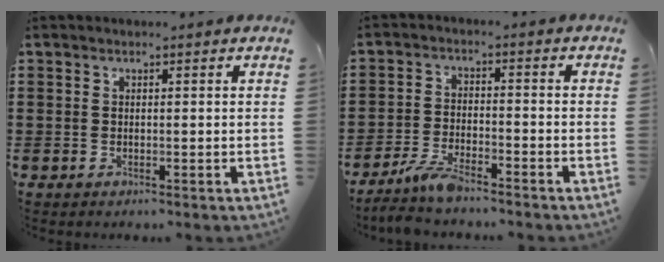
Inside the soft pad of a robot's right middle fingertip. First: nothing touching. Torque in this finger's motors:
{"motor_torque": [2.14, 0.00, 0.07, 0.08]}